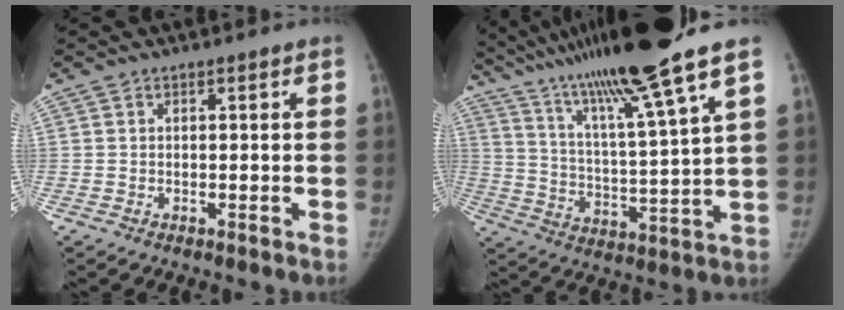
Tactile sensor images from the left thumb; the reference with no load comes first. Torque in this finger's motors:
{"motor_torque": [2.82, 0.59, 1.65, -1.12, 0.54]}